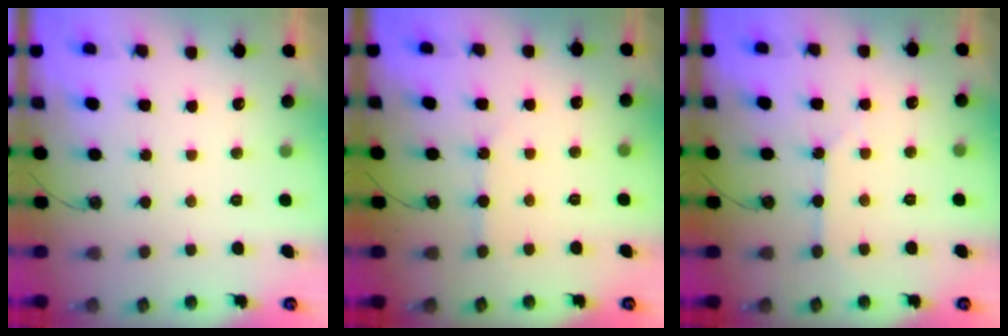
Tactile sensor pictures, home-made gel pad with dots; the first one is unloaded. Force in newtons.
{"total": 3.5, "press": 3.5, "slide": 0.4}
{"total": 3.0, "press": 3.0, "slide": 0.4}